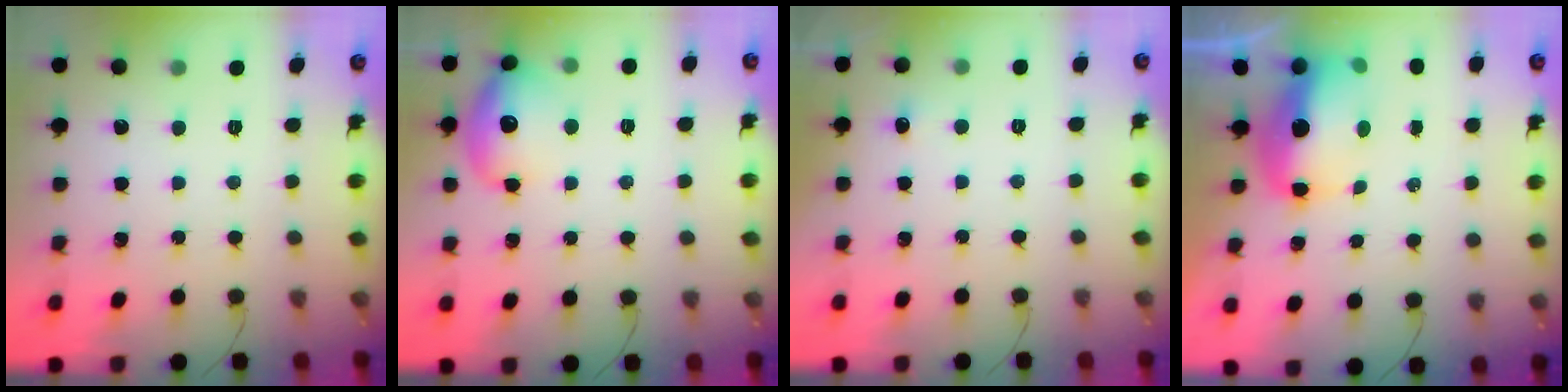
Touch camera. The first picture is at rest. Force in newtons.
{"total": 12.8, "press": 12.6, "slide": 2.2}
{"total": 3.4, "press": 3.3, "slide": 1.0}
{"total": 12.2, "press": 12.0, "slide": 2.6}